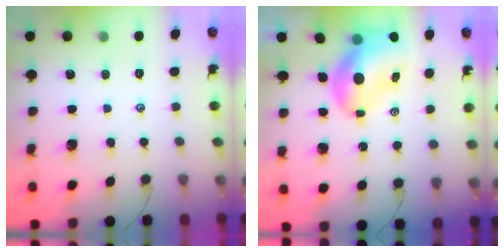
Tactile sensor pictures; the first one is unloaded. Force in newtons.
{"total": 11.1, "press": 10.7, "slide": 3.2}